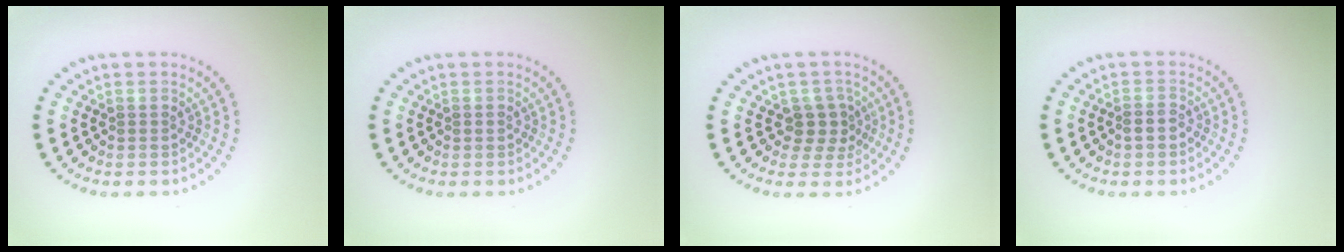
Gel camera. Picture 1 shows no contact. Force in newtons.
{"total": 0.7, "press": 0.7, "slide": 0.0}
{"total": 2.4, "press": 2.0, "slide": 1.4}
{"total": 1.3, "press": 1.2, "slide": 0.5}